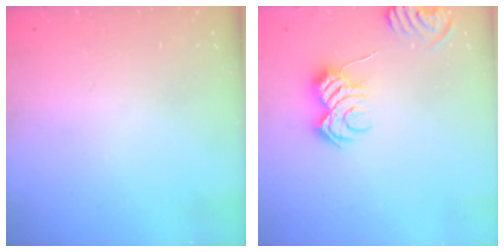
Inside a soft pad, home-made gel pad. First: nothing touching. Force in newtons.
{"total": 9.6, "press": 9.6, "slide": 0.5}